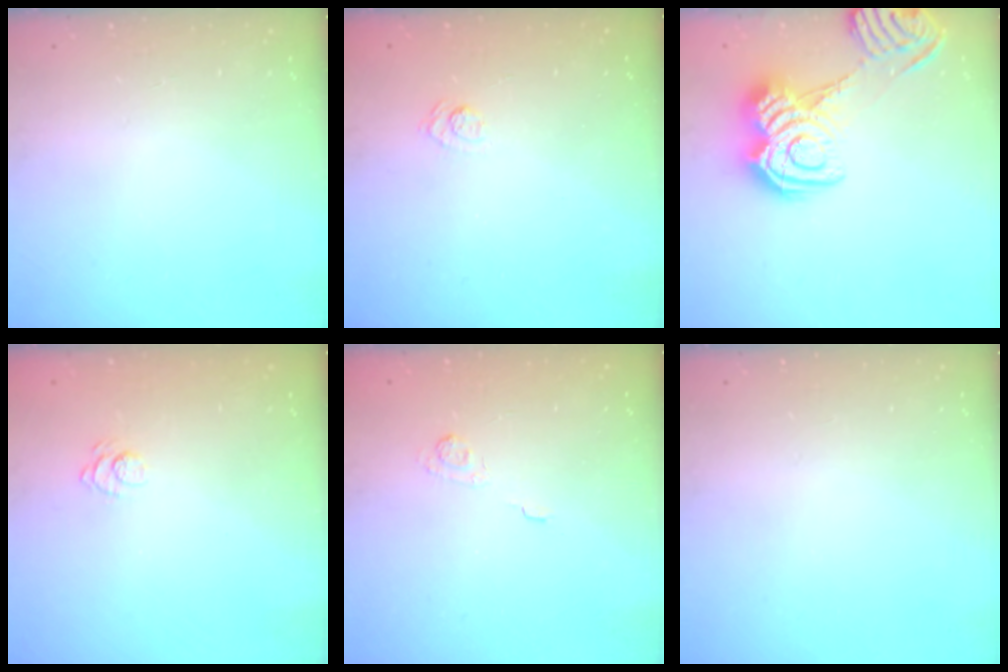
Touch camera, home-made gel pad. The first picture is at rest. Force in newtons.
{"total": 2.8, "press": 2.3, "slide": 1.6}
{"total": 12.8, "press": 12.8, "slide": 0.8}
{"total": 2.1, "press": 1.6, "slide": 1.3}
{"total": 2.0, "press": 1.5, "slide": 1.3}
{"total": 0.0}